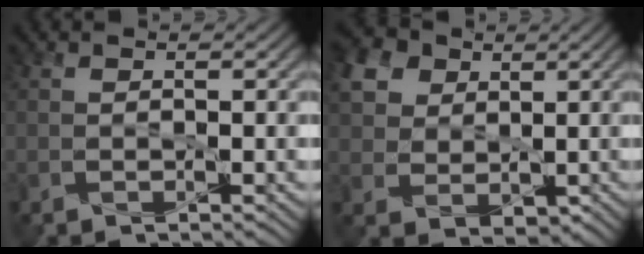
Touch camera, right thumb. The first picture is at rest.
{"total": 8.7, "force": [3.1, 6.9, 4.4], "torque": [-0.126, 0.012, 0.063]}